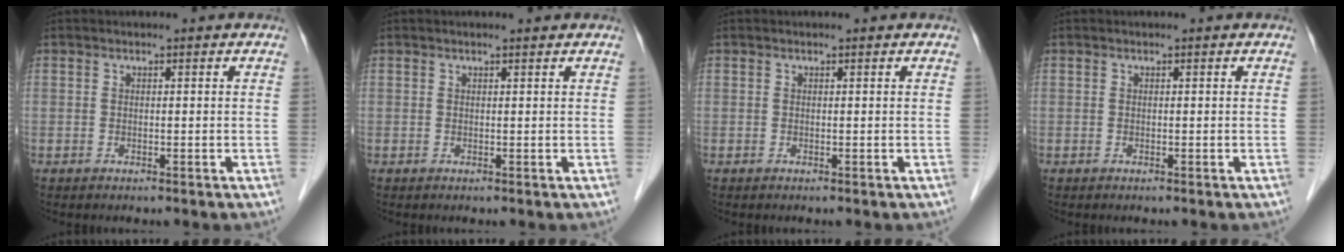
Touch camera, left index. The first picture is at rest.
{"total": 0.9, "force": [0.8, 0.0, 0.3], "torque": [-0.010, 0.004, 0.014]}
{"total": 0.0}
{"total": 0.0}